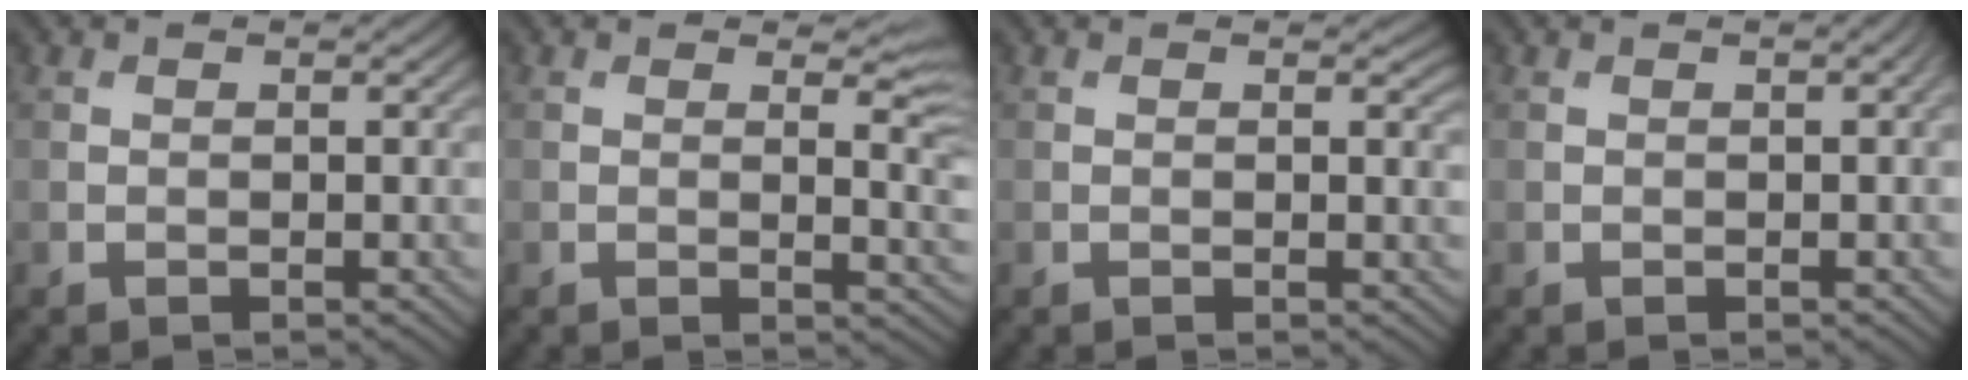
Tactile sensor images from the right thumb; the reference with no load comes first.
{"total": 3.9, "force": [1.5, 1.4, 3.3], "torque": [-0.046, -0.008, 0.023]}
{"total": 0.6, "force": [0.2, 0.2, 0.6], "torque": [-0.005, -0.005, 0.002]}
{"total": 0.7, "force": [0.2, 0.1, 0.7], "torque": [-0.009, 0.005, 0.003]}